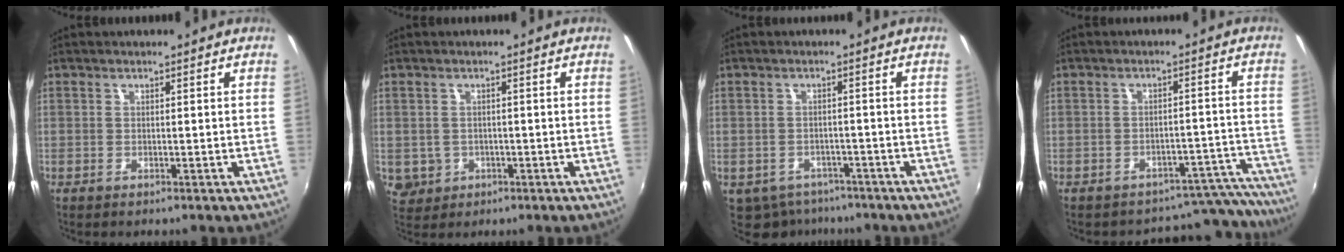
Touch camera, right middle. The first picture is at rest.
{"total": 4.0, "force": [-0.7, 3.8, 1.2], "torque": [-0.031, -0.001, 0.000]}
{"total": 7.4, "force": [-5.4, 4.6, 2.2], "torque": [-0.057, -0.013, -0.071]}
{"total": 12.3, "force": [-11.8, 3.2, 0.3], "torque": [0.020, 0.045, -0.144]}